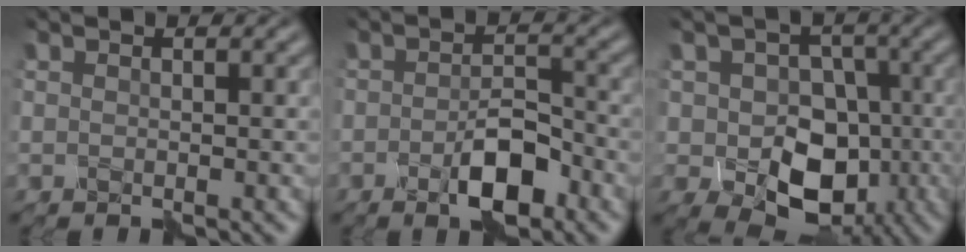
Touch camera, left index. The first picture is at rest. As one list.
[{"total": 4.1, "force": [-2.3, 1.7, 3.0], "torque": [-0.048, 0.001, -0.043]}, {"total": 7.3, "force": [-2.2, 5.4, 4.3], "torque": [-0.059, -0.005, -0.044]}]